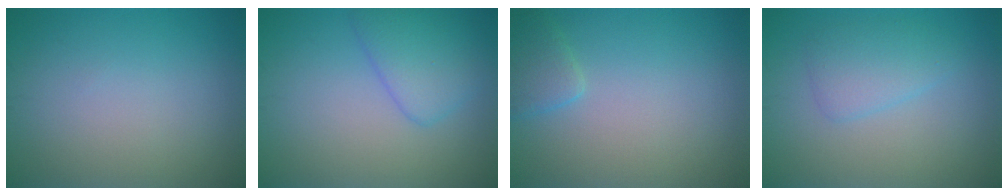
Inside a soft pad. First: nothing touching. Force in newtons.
{"total": 3.6, "press": 3.6, "slide": 0.2}
{"total": 1.9, "press": 1.9, "slide": 0.1}
{"total": 2.6, "press": 2.6, "slide": 0.1}